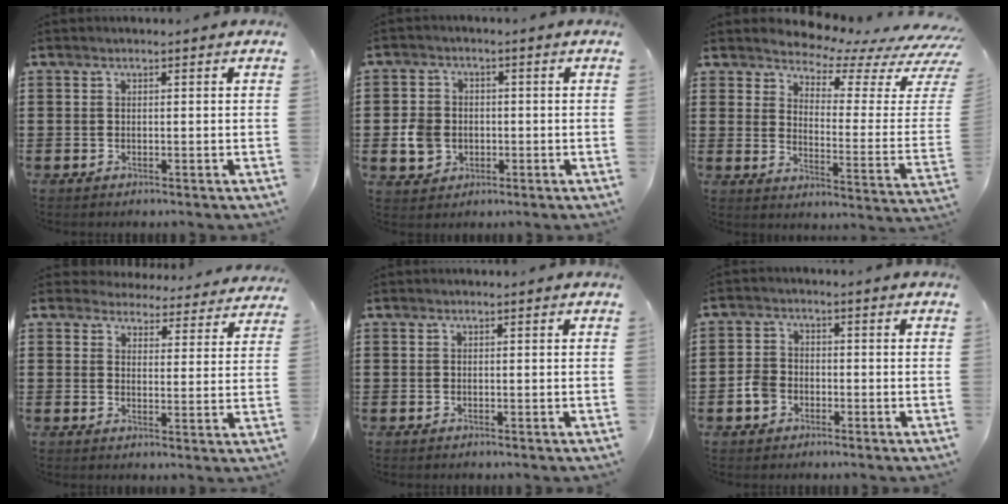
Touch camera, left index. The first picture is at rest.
{"total": 5.1, "force": [-0.9, 4.5, 2.2], "torque": [-0.064, 0.006, -0.020]}
{"total": 4.5, "force": [4.1, 0.5, 1.8], "torque": [-0.051, -0.041, 0.065]}
{"total": 4.1, "force": [4.1, 0.5, 0.2], "torque": [-0.016, -0.027, 0.070]}
{"total": 0.0}
{"total": 3.4, "force": [-1.5, 2.6, 1.5], "torque": [-0.045, 0.000, -0.033]}